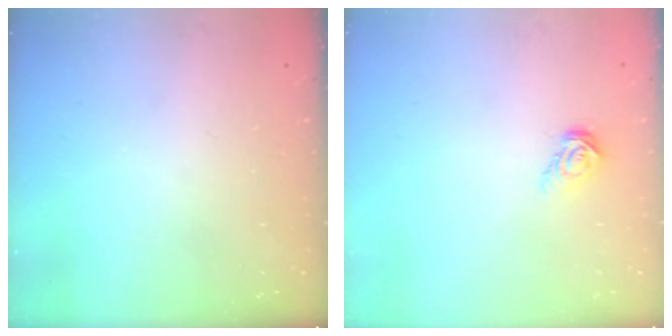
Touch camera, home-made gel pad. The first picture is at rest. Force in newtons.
{"total": 4.9, "press": 4.9, "slide": 0.4}